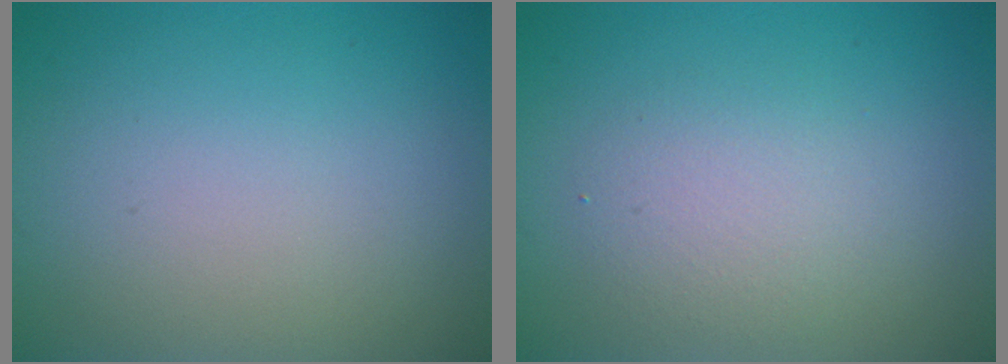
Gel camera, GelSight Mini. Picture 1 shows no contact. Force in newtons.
{"total": 2.7, "press": 2.7, "slide": 0.1}